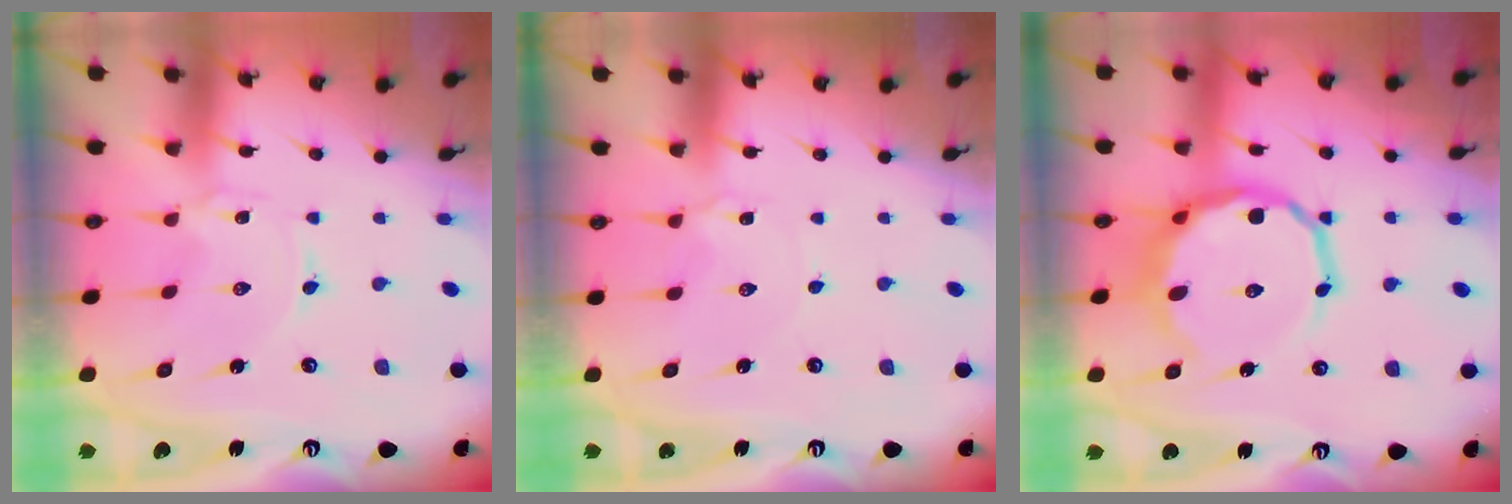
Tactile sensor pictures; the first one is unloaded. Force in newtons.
{"total": 3.8, "press": 3.8, "slide": 0.5}
{"total": 13.3, "press": 12.7, "slide": 3.8}